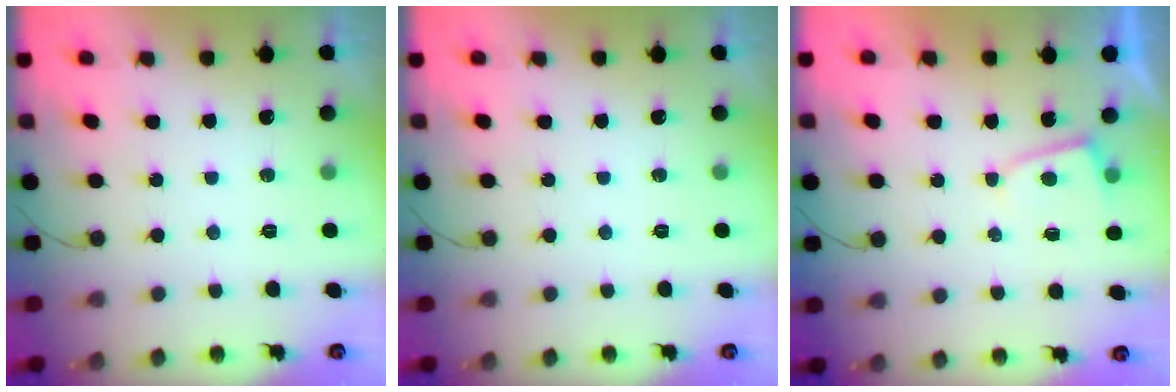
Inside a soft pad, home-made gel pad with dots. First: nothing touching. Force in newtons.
{"total": 0.0}
{"total": 2.2, "press": 2.2, "slide": 0.3}